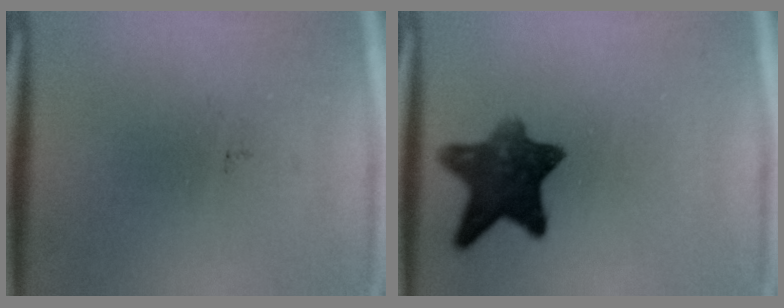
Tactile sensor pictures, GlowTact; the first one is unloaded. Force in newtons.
{"total": 9.9}